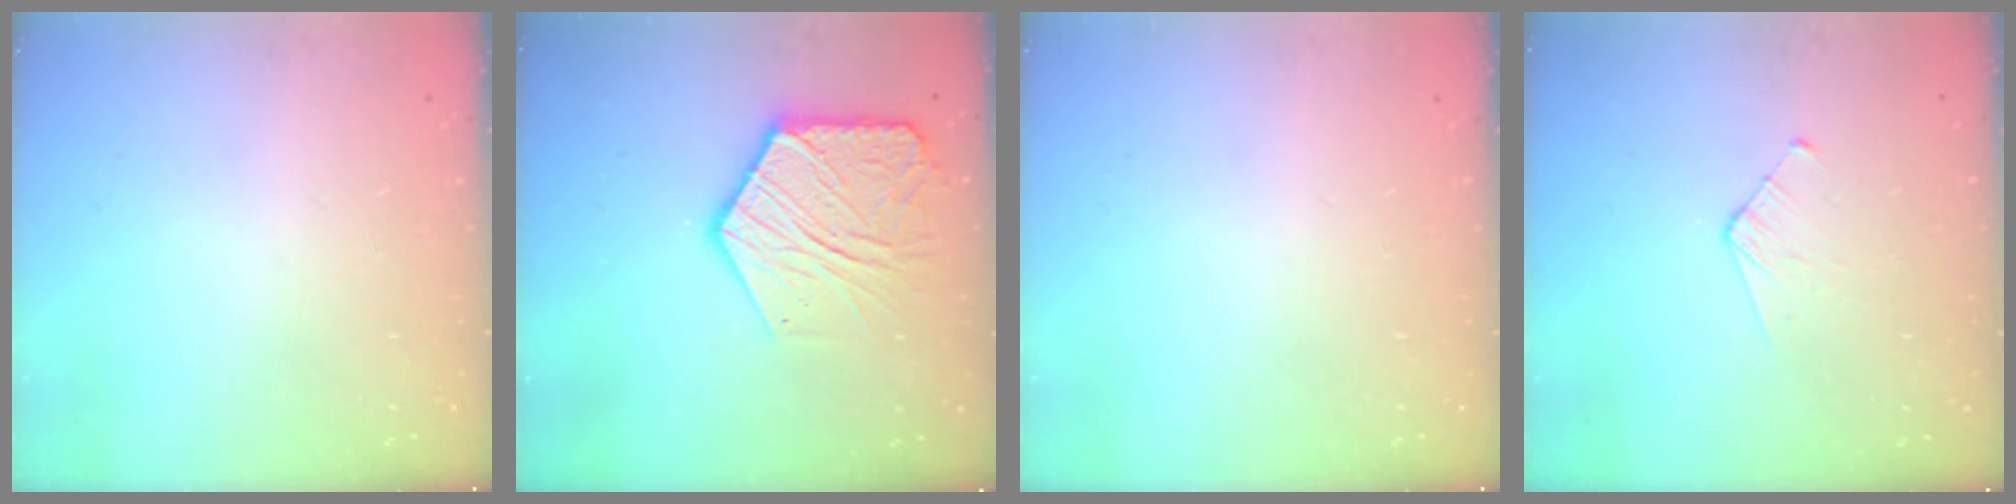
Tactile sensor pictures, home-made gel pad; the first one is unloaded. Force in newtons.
{"total": 15.7, "press": 15.6, "slide": 1.2}
{"total": 0.0}
{"total": 3.9, "press": 3.9, "slide": 0.3}